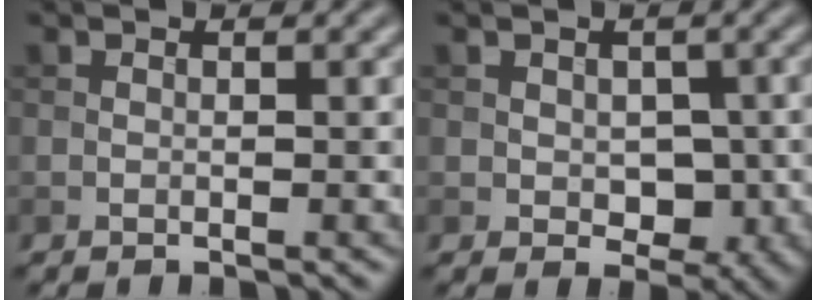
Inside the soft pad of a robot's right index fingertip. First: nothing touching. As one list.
[{"total": 3.7, "force": [-0.2, 2.7, 2.5], "torque": [-0.028, -0.011, 0.001]}]